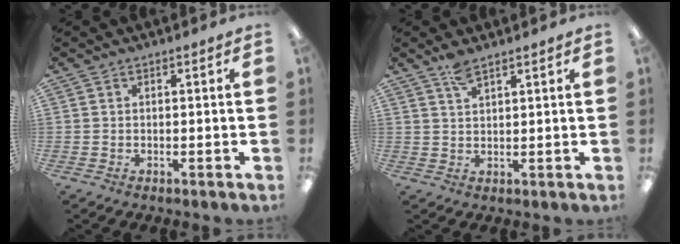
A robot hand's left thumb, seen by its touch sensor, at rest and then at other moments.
{"total": 3.6, "force": [2.7, 1.1, 2.1], "torque": [-0.041, -0.003, 0.047]}